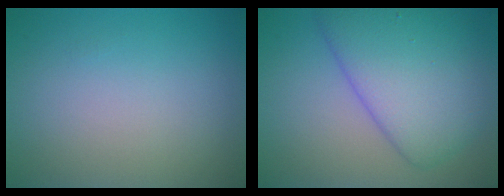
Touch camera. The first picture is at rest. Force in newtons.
{"total": 7.5, "press": 7.5, "slide": 0.3}